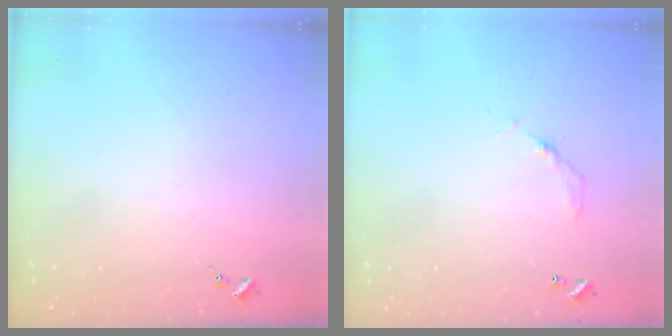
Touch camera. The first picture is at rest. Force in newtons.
{"total": 5.0, "press": 5.0, "slide": 0.3}